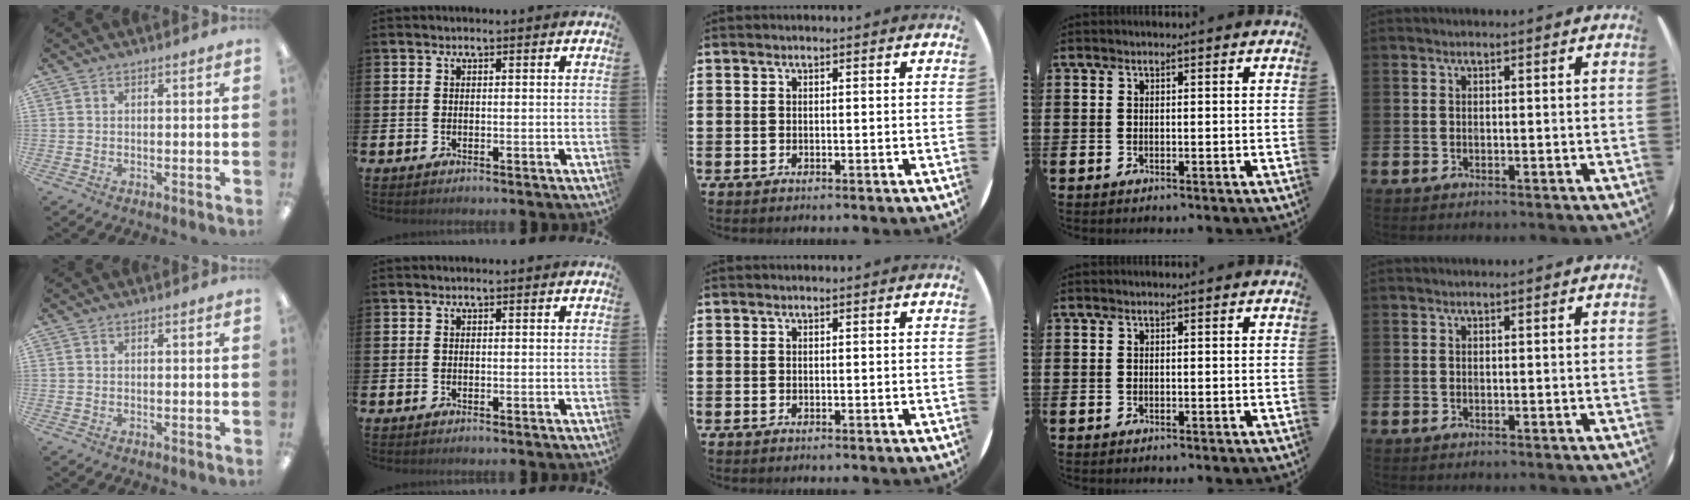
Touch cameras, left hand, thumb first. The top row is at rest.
{}